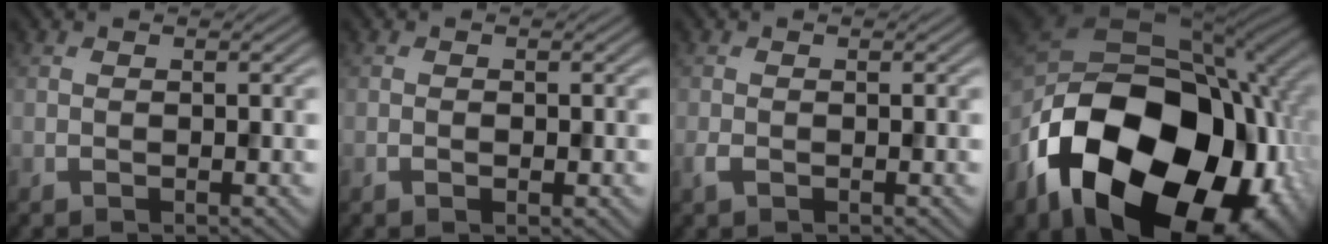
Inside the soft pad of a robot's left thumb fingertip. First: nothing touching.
{"total": 0.6, "force": [-0.3, 0.3, 0.5], "torque": [-0.008, -0.003, -0.002]}
{"total": 1.1, "force": [-0.4, 0.6, 0.8], "torque": [-0.023, -0.001, -0.005]}
{"total": 22.3, "force": [-8.7, 14.1, 14.9], "torque": [-0.323, -0.048, -0.123]}